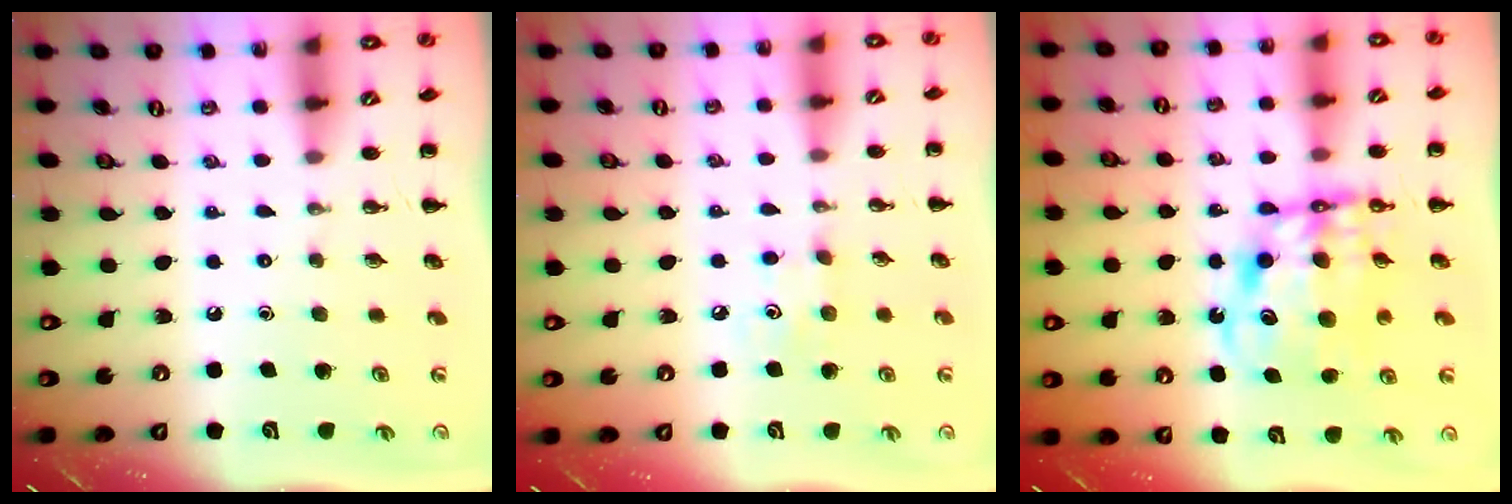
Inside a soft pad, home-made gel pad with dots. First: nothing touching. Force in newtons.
{"total": 4.4, "press": 4.3, "slide": 0.8}
{"total": 11.8, "press": 11.4, "slide": 2.9}